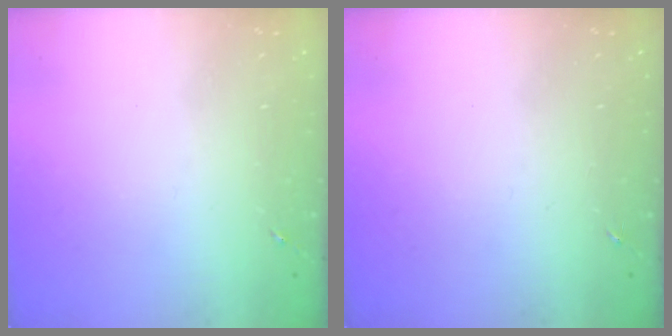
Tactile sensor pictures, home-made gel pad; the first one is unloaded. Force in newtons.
{"total": 0.0}